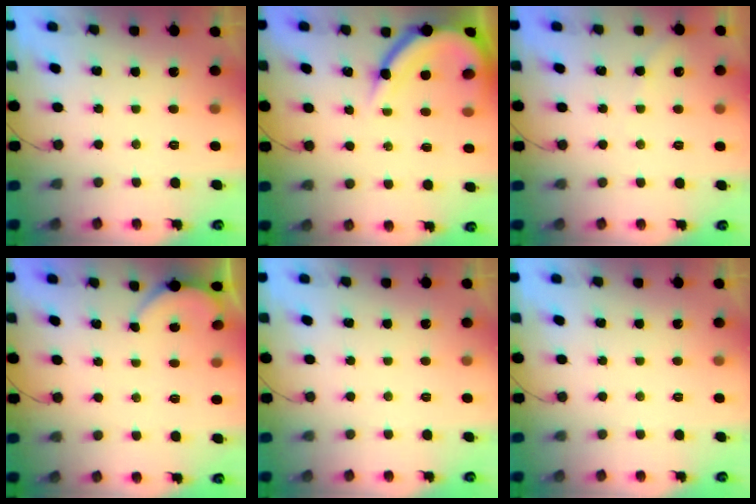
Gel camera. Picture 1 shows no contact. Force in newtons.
{"total": 11.5, "press": 11.4, "slide": 1.0}
{"total": 2.4, "press": 2.4, "slide": 0.5}
{"total": 1.4, "press": 1.4, "slide": 0.2}
{"total": 0.0}
{"total": 0.0}